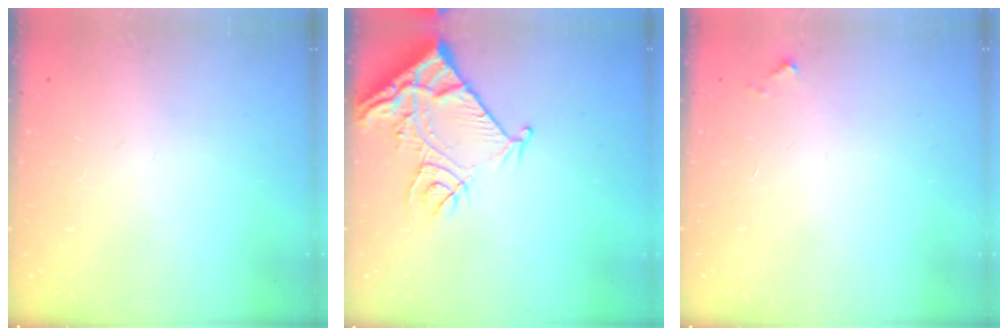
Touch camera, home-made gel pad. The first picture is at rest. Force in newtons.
{"total": 12.6, "press": 12.5, "slide": 1.5}
{"total": 4.2, "press": 4.2, "slide": 0.1}